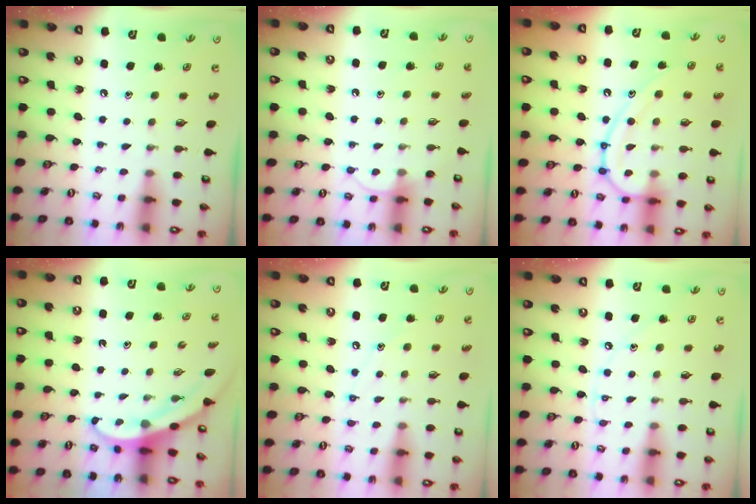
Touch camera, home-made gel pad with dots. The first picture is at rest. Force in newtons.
{"total": 7.0, "press": 7.0, "slide": 0.7}
{"total": 16.1, "press": 16.0, "slide": 1.4}
{"total": 3.0, "press": 3.0, "slide": 0.2}
{"total": 6.1, "press": 6.1, "slide": 0.4}
{"total": 6.2, "press": 6.2, "slide": 0.6}